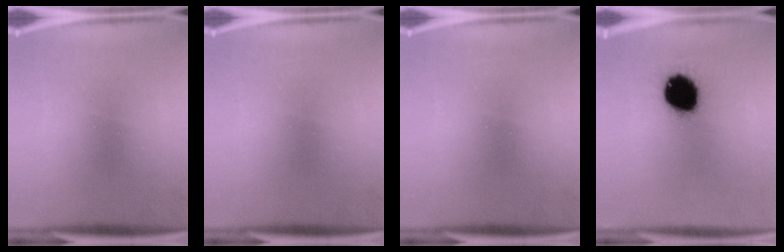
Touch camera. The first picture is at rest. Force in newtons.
{"total": 0.0}
{"total": 0.0}
{"total": 13.5}